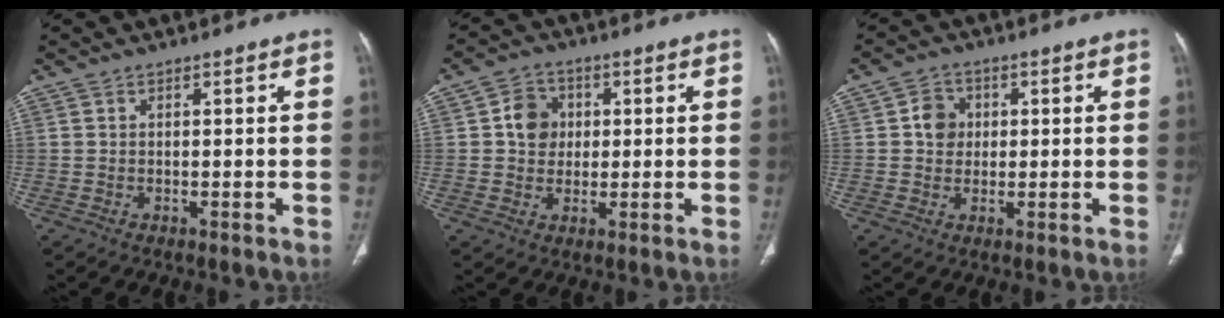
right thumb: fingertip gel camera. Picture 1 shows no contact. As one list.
[{"total": 6.4, "force": [1.0, 5.5, 3.1], "torque": [-0.024, 0.003, 0.011]}, {"total": 4.8, "force": [0.7, 4.2, 2.1], "torque": [-0.014, 0.004, 0.007]}]